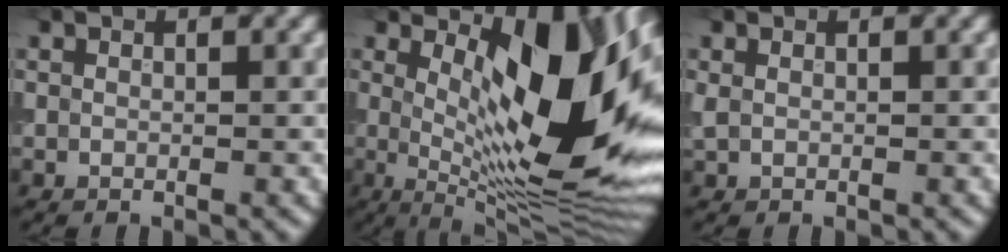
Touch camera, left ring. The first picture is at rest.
{"total": 14.6, "force": [3.2, 5.3, 13.2], "torque": [-0.171, -0.011, 0.048]}
{"total": 0.6, "force": [0.2, 0.3, 0.4], "torque": [-0.011, 0.003, 0.005]}